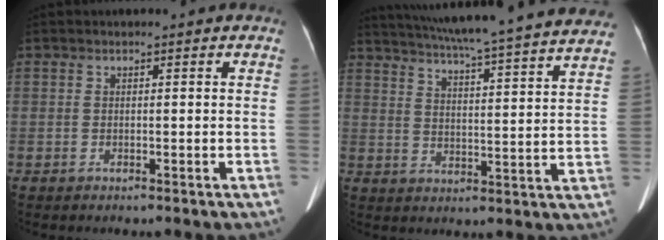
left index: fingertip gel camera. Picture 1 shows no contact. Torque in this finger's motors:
{"motor_torque": [0.06, -0.94, 0.20, 0.12]}